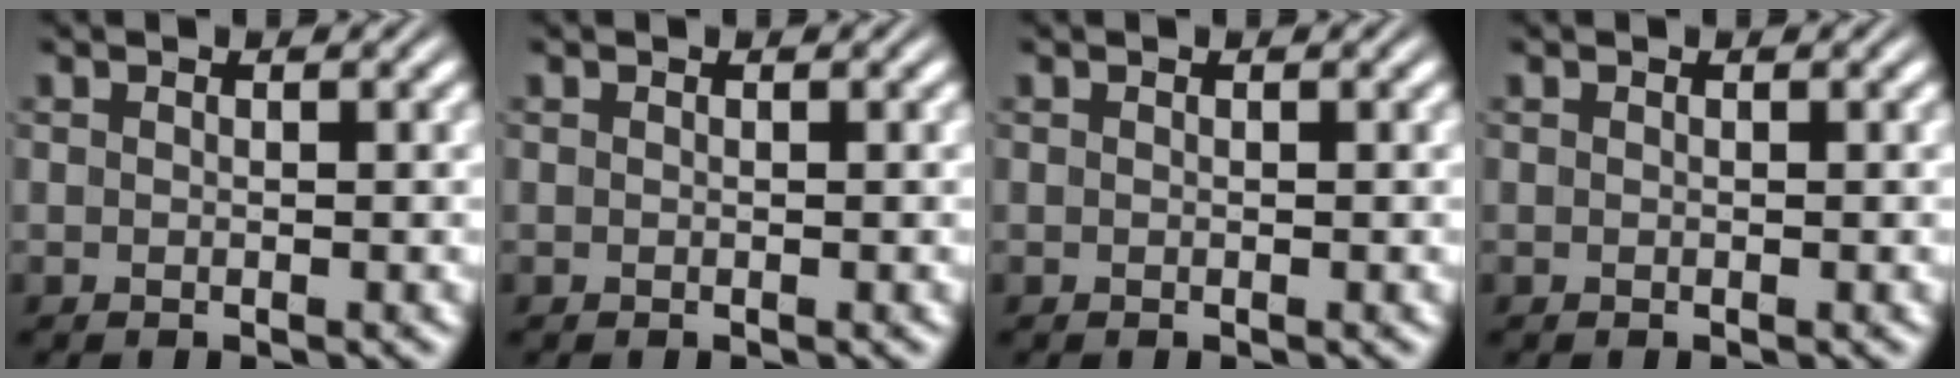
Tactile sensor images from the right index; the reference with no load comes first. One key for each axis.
{"total": 0.0}
{"total": 0.0}
{"total": 0.0}